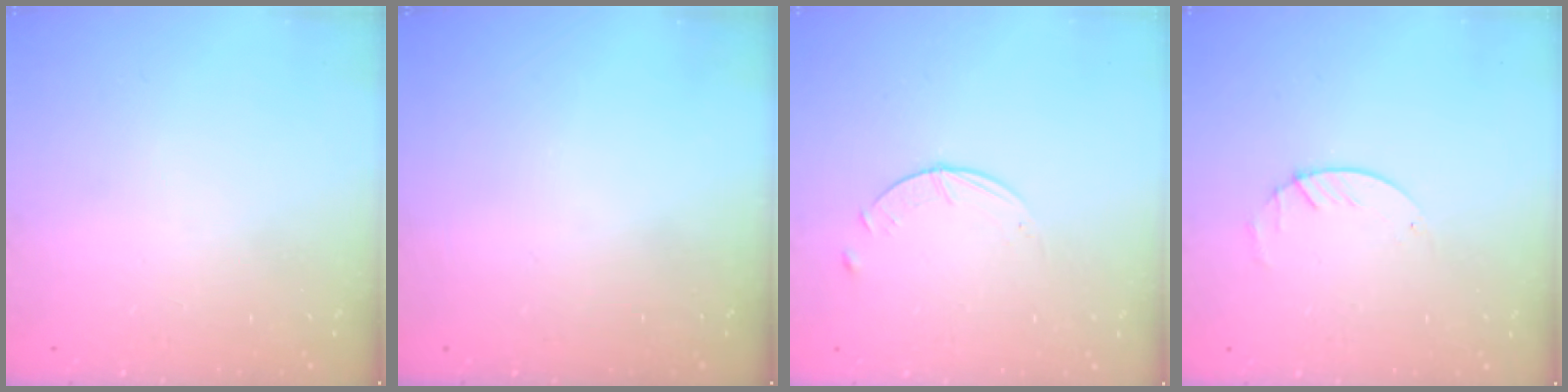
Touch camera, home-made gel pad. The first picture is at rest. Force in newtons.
{"total": 0.0}
{"total": 2.6, "press": 2.5, "slide": 0.3}
{"total": 1.8, "press": 1.8, "slide": 0.2}